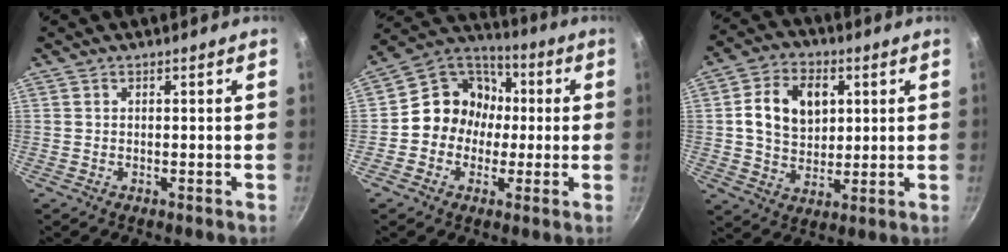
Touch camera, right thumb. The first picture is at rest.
{"total": 12.8, "force": [-0.3, 11.6, 5.5], "torque": [-0.039, 0.035, -0.029]}
{"total": 12.2, "force": [2.7, 9.0, 7.7], "torque": [-0.109, 0.000, 0.042]}